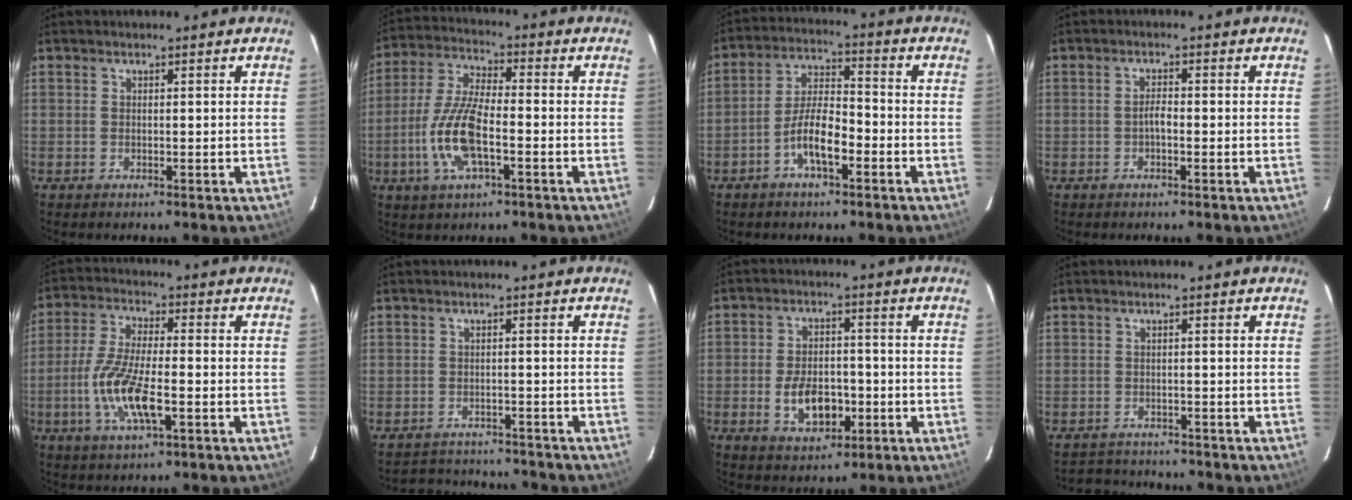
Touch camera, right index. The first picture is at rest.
{"total": 11.8, "force": [-3.7, 3.8, 10.6], "torque": [-0.227, 0.000, -0.076]}
{"total": 7.8, "force": [-3.8, 2.5, 6.3], "torque": [-0.133, 0.012, -0.069]}
{"total": 1.6, "force": [-0.6, 0.6, 1.4], "torque": [-0.027, 0.006, -0.013]}
{"total": 11.9, "force": [-3.5, 3.2, 10.9], "torque": [-0.229, -0.009, -0.068]}
{"total": 8.1, "force": [-7.4, 3.1, 1.2], "torque": [-0.031, 0.025, -0.100]}
{"total": 9.0, "force": [-2.7, 5.5, 6.6], "torque": [-0.133, 0.004, -0.033]}
{"total": 4.7, "force": [-4.3, 2.0, -0.1], "torque": [-0.008, 0.016, -0.071]}